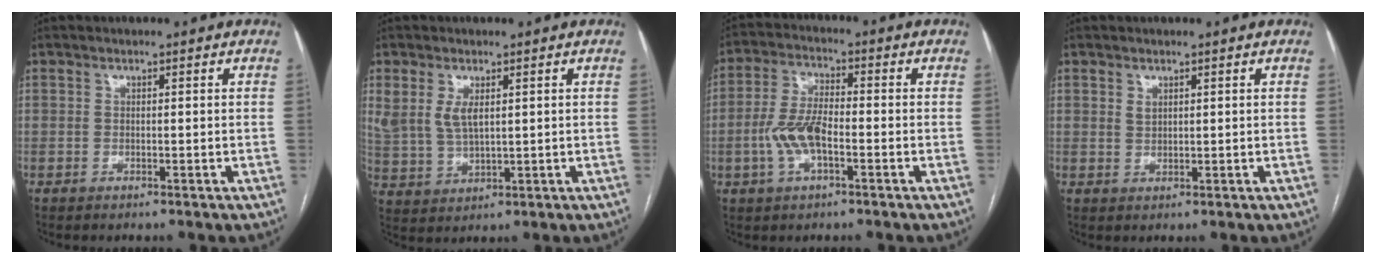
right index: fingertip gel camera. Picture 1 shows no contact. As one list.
[{"total": 6.2, "force": [2.4, 3.2, 4.7], "torque": [-0.109, 0.007, 0.059]}, {"total": 7.3, "force": [-2.1, 2.7, 6.4], "torque": [-0.145, 0.009, -0.042]}, {"total": 1.2, "force": [0.7, 0.7, 0.7], "torque": [-0.011, -0.001, 0.016]}]